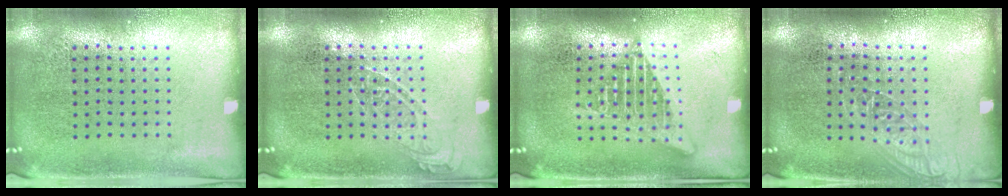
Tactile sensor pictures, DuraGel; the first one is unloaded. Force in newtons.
{"total": 1.5, "press": 1.4, "slide": 0.2}
{"total": 2.6, "press": 2.6, "slide": 0.3}
{"total": 1.1, "press": 1.1, "slide": 0.4}